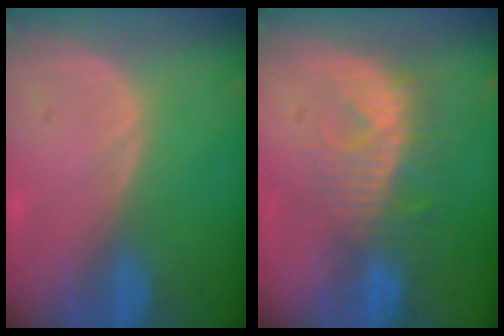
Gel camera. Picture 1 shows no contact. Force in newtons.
{"total": 8.1, "press": 7.6, "slide": 2.8}